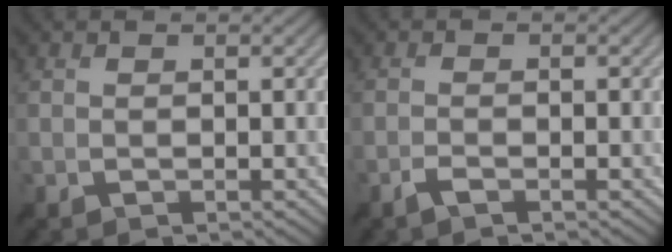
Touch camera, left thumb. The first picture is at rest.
{"total": 1.4, "force": [-1.0, 0.2, 1.0], "torque": [-0.015, 0.005, -0.024]}